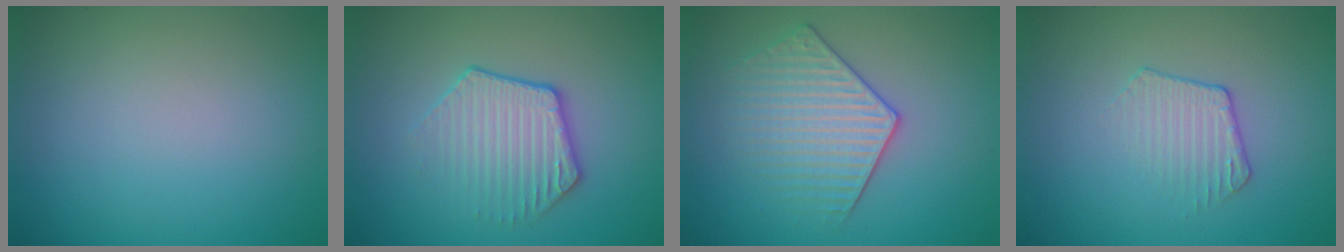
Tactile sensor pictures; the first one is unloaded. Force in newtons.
{"total": 3.5, "press": 3.1, "slide": 1.6}
{"total": 3.5, "press": 3.4, "slide": 0.7}
{"total": 1.8, "press": 1.1, "slide": 1.4}